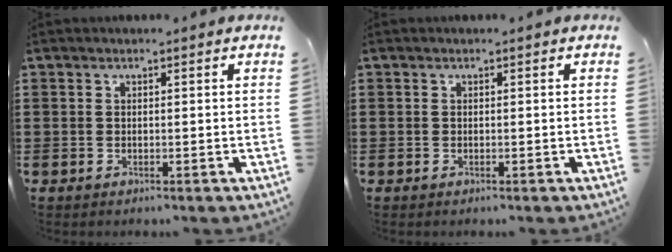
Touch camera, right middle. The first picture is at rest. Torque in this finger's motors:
{"motor_torque": [0.00, 0.00, 0.00, 0.00]}